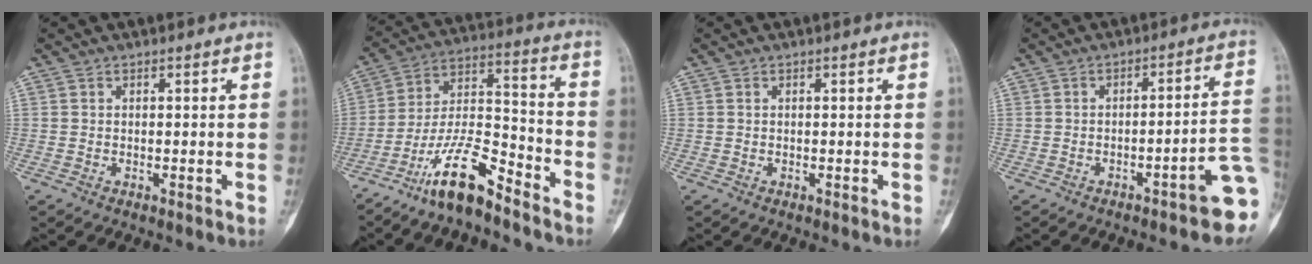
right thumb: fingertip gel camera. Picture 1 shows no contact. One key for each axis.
{"total": 13.5, "fx": -10.0, "fy": 3.5, "fz": 8.4, "tx": -0.157, "ty": 0.080, "tz": -0.190}
{"total": 0.0}
{"total": 9.6, "fx": -4.0, "fy": 1.5, "fz": 8.6, "tx": -0.093, "ty": 0.032, "tz": -0.052}